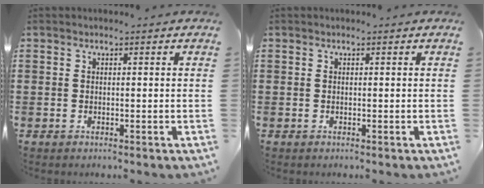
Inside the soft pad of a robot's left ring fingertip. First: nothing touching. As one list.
[{"total": 0.0}]